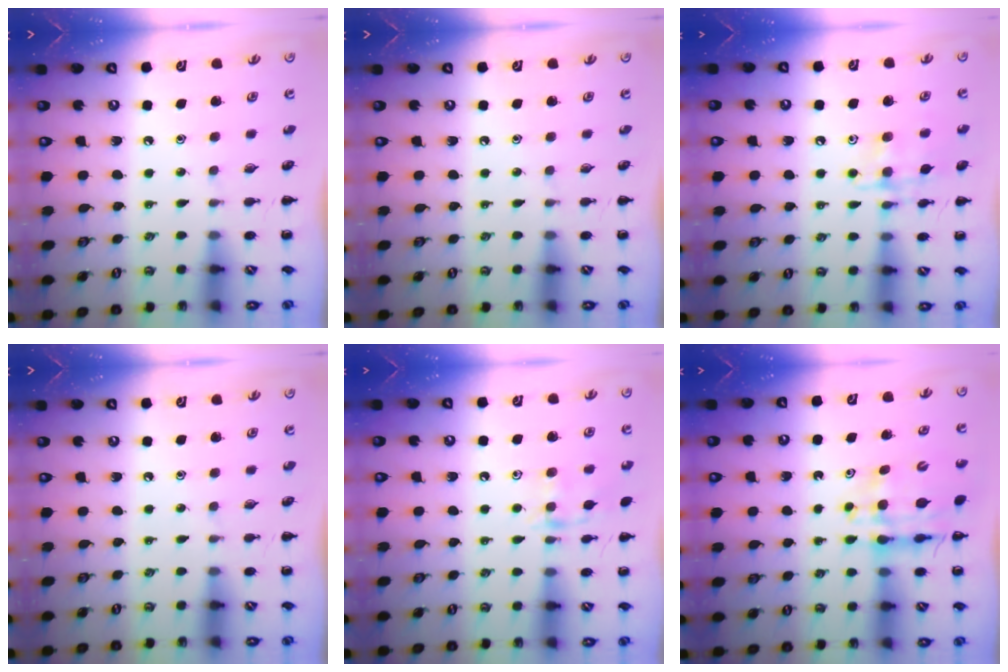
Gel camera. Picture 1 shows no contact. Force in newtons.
{"total": 0.0}
{"total": 10.9, "press": 10.8, "slide": 1.5}
{"total": 0.0}
{"total": 10.1, "press": 10.1, "slide": 0.7}
{"total": 11.0, "press": 10.5, "slide": 3.2}